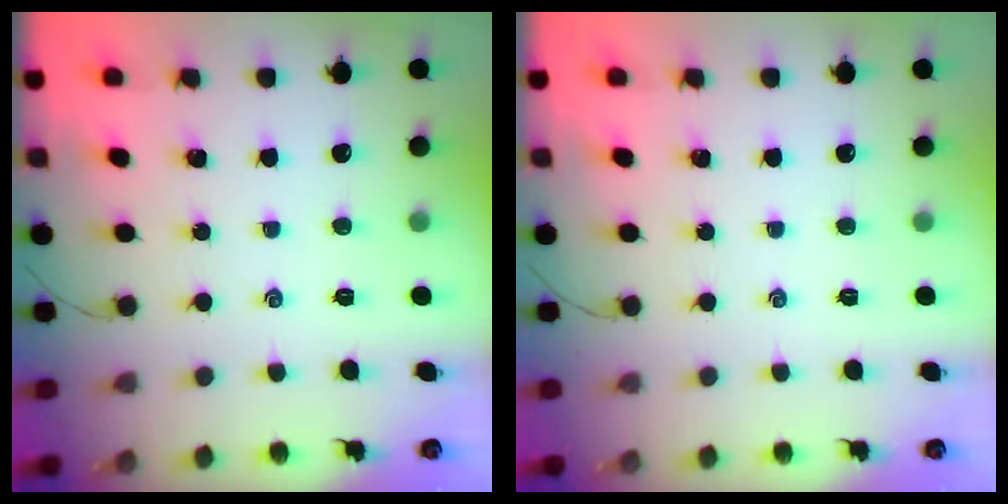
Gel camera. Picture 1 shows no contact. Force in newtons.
{"total": 0.0}